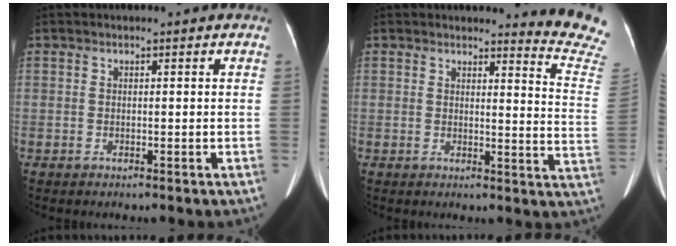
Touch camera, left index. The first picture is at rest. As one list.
[{"total": 10.2, "force": [10.1, -1.4, 0.4], "torque": [0.001, -0.134, 0.085]}]